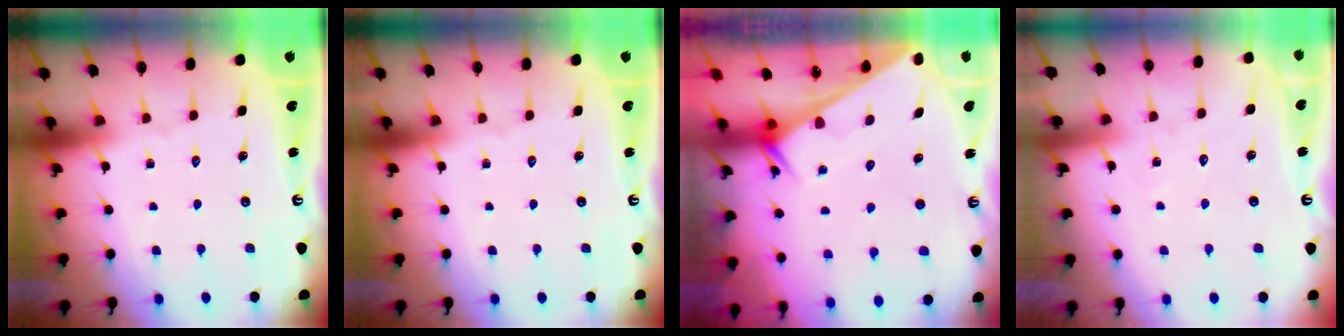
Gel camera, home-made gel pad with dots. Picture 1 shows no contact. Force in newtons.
{"total": 0.0}
{"total": 3.6, "press": 3.6, "slide": 0.3}
{"total": 4.4, "press": 4.4, "slide": 0.4}